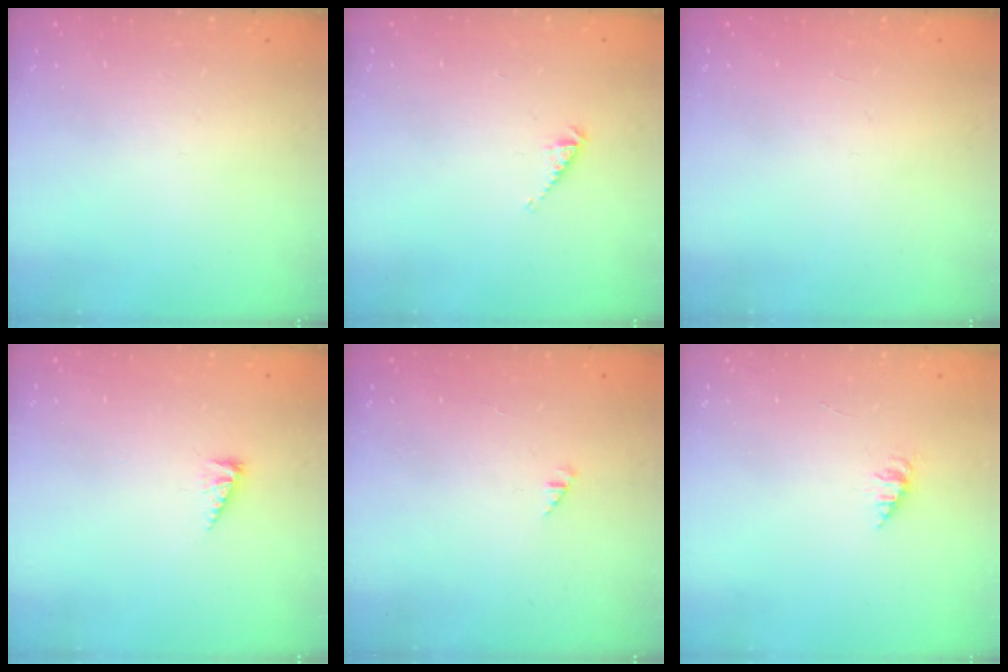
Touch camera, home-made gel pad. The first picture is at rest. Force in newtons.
{"total": 2.9, "press": 2.9, "slide": 0.4}
{"total": 0.0}
{"total": 3.2, "press": 3.1, "slide": 0.6}
{"total": 2.0, "press": 2.0, "slide": 0.4}
{"total": 2.1, "press": 2.1, "slide": 0.3}